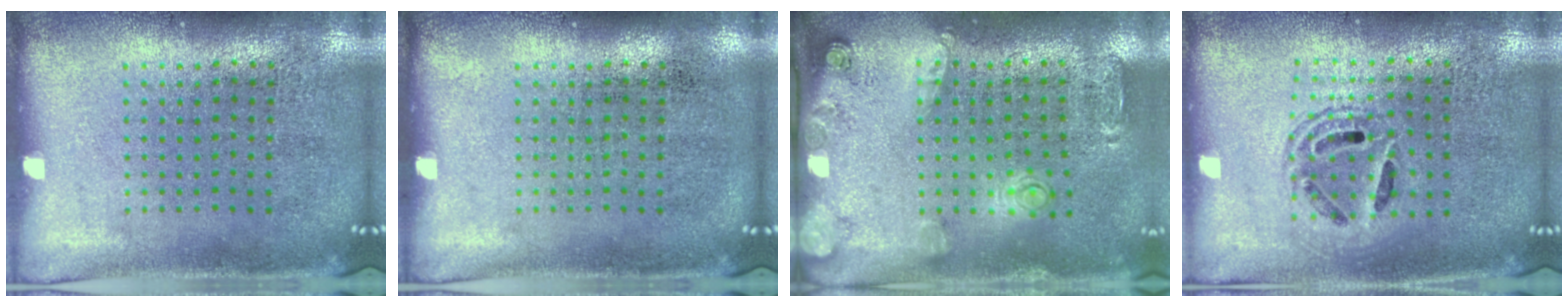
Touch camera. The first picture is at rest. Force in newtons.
{"total": 0.0}
{"total": 1.7, "press": 1.4, "slide": 1.0}
{"total": 1.5, "press": 1.3, "slide": 0.7}